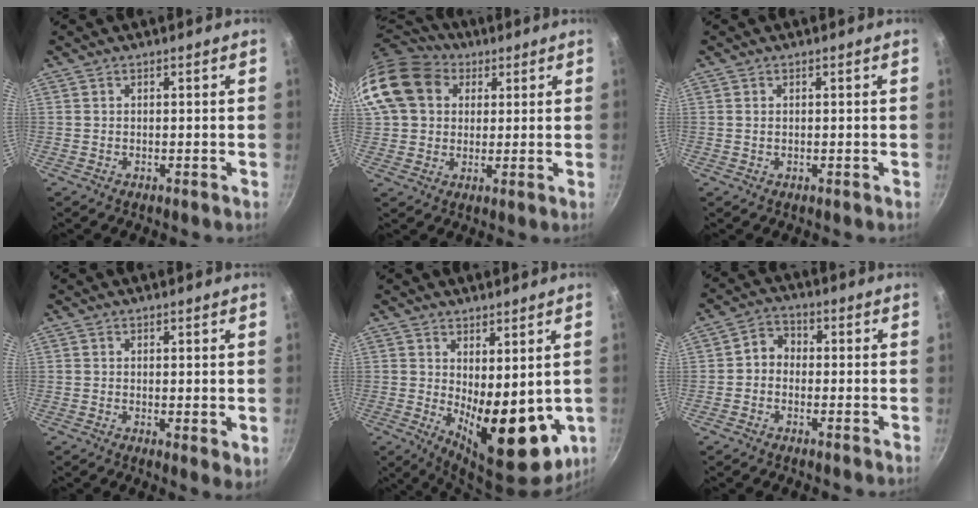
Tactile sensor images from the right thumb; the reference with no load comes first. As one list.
[{"total": 16.4, "force": [5.9, 13.0, 8.1], "torque": [-0.152, 0.017, 0.100]}, {"total": 0.7, "force": [0.1, 0.5, 0.4], "torque": [-0.007, 0.002, 0.002]}, {"total": 2.9, "force": [0.6, 1.3, 2.5], "torque": [-0.034, -0.010, 0.008]}, {"total": 13.9, "force": [0.4, 6.5, 12.3], "torque": [-0.150, -0.035, 0.025]}, {"total": 4.6, "force": [-0.2, 3.9, 2.3], "torque": [-0.015, 0.012, -0.018]}]